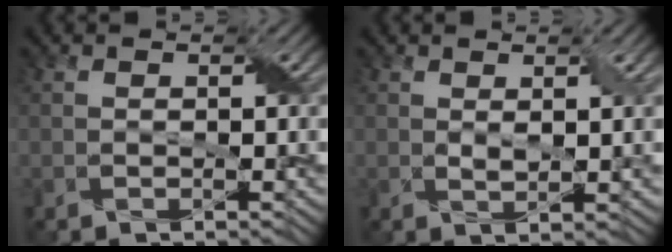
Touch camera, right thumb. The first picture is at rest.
{"total": 2.1, "force": [1.0, 0.5, 1.8], "torque": [-0.036, -0.001, 0.021]}